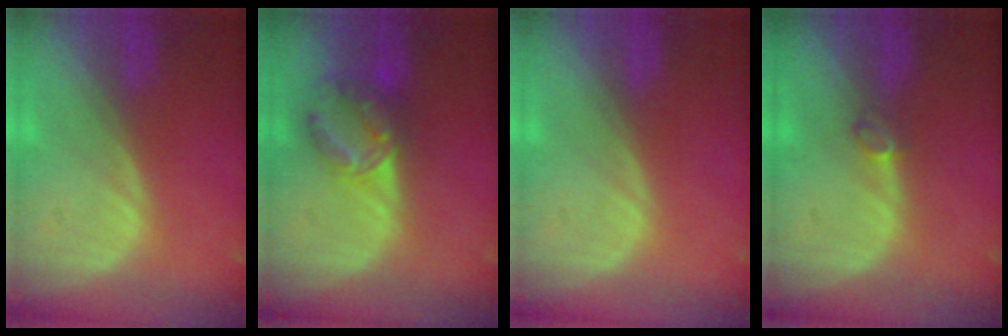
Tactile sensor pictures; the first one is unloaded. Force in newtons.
{"total": 7.3, "press": 6.2, "slide": 3.7}
{"total": 0.0}
{"total": 1.4, "press": 1.3, "slide": 0.3}